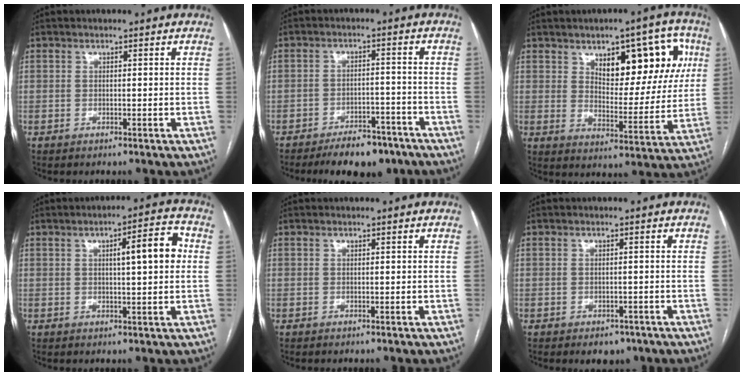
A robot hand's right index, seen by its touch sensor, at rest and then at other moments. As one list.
[{"total": 7.1, "force": [-5.2, 3.5, 3.2], "torque": [-0.040, 0.005, -0.074]}, {"total": 14.7, "force": [6.0, 6.3, 11.9], "torque": [-0.142, 0.021, 0.090]}, {"total": 7.3, "force": [1.3, 1.3, 7.1], "torque": [-0.100, 0.019, 0.017]}, {"total": 0.0}, {"total": 3.1, "force": [-2.1, 2.0, 1.2], "torque": [-0.005, 0.003, -0.018]}]